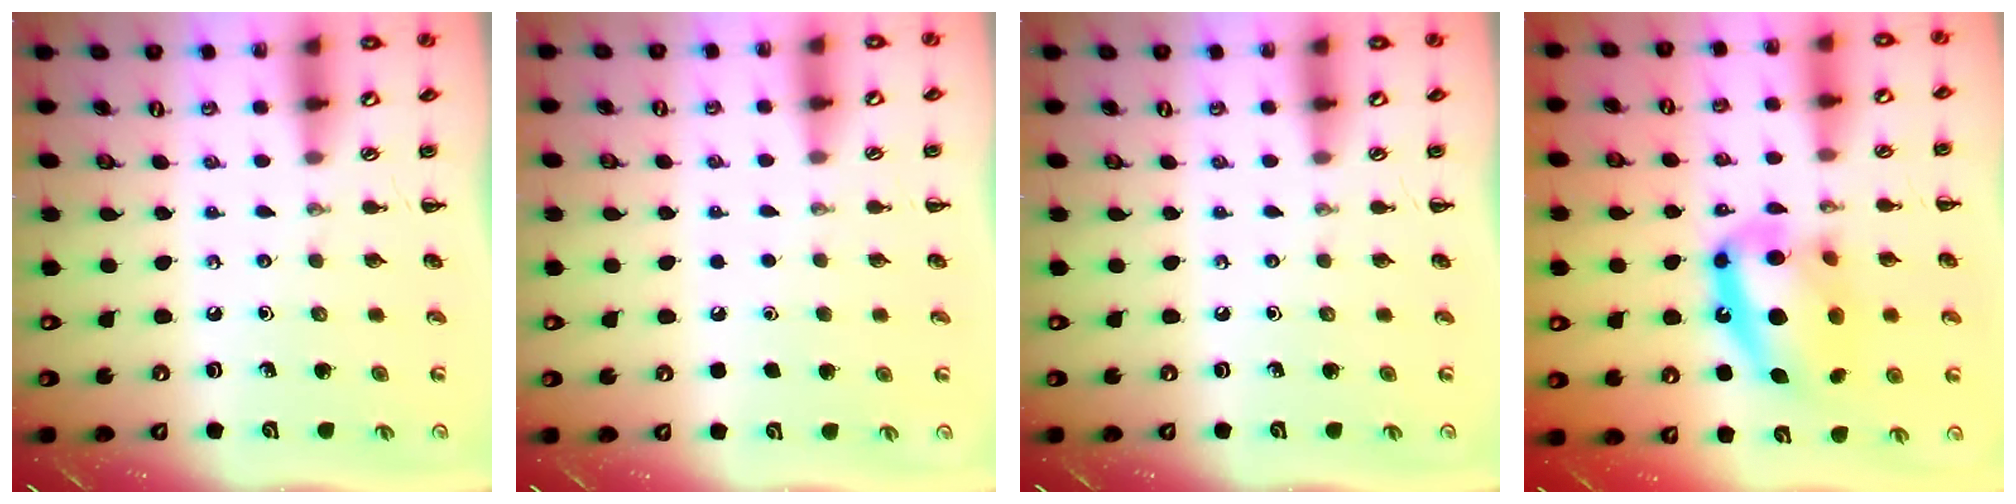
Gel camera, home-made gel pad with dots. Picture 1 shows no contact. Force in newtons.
{"total": 1.7, "press": 1.7, "slide": 0.1}
{"total": 0.0}
{"total": 16.8, "press": 16.2, "slide": 4.4}